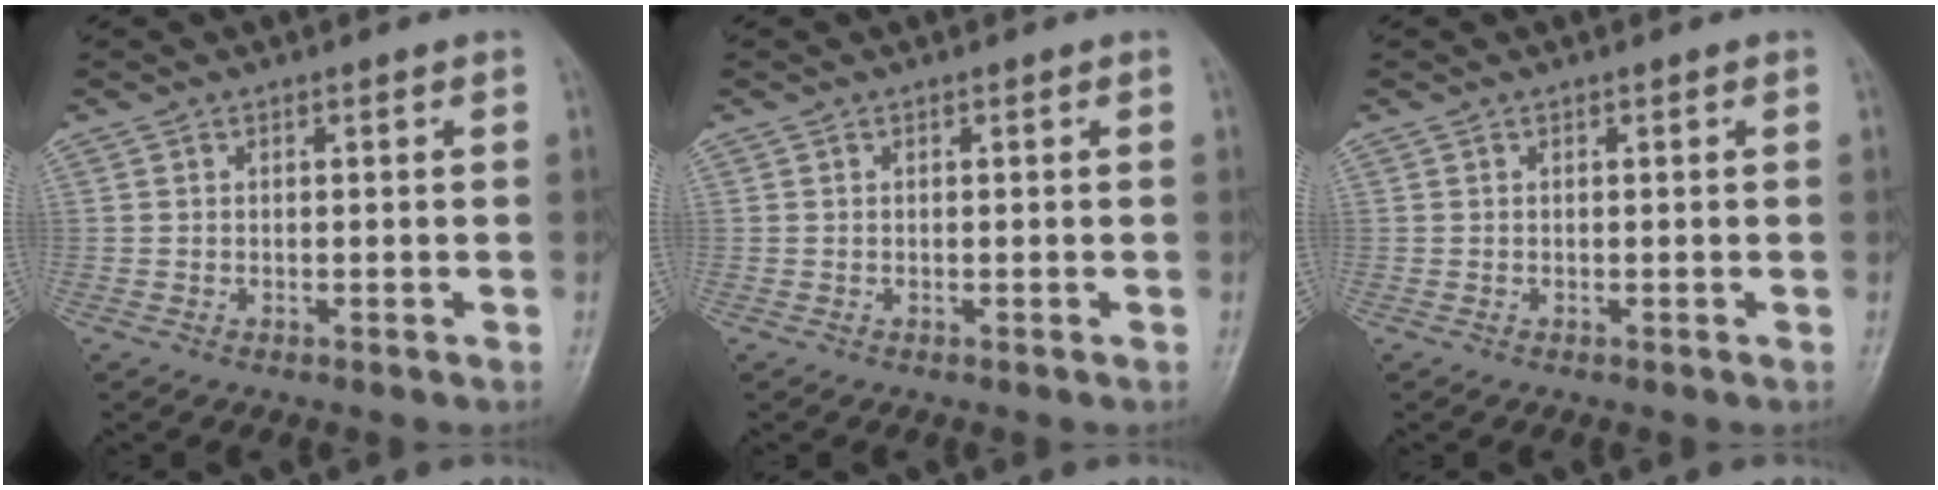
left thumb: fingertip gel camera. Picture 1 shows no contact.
{"total": 0.0}
{"total": 0.0}